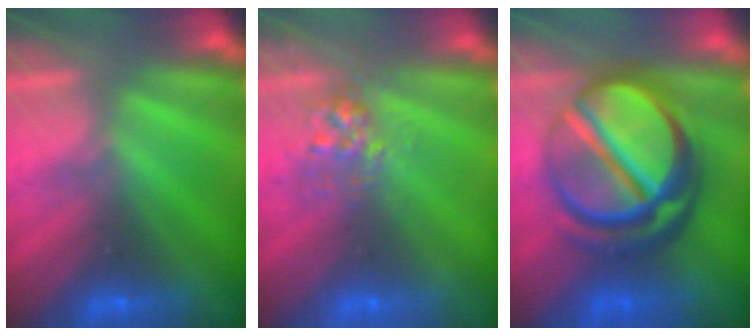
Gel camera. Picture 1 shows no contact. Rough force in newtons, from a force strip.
{"total": 2.9}
{"total": 8.8}